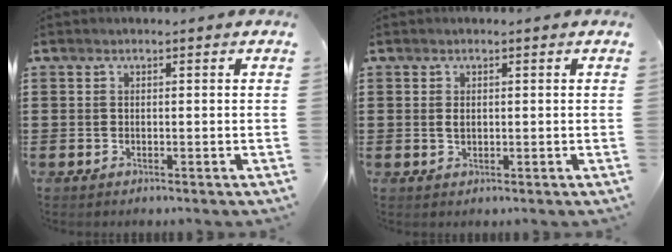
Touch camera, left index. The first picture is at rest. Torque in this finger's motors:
{"motor_torque": [0.50, 0.44, 0.27, 0.02]}